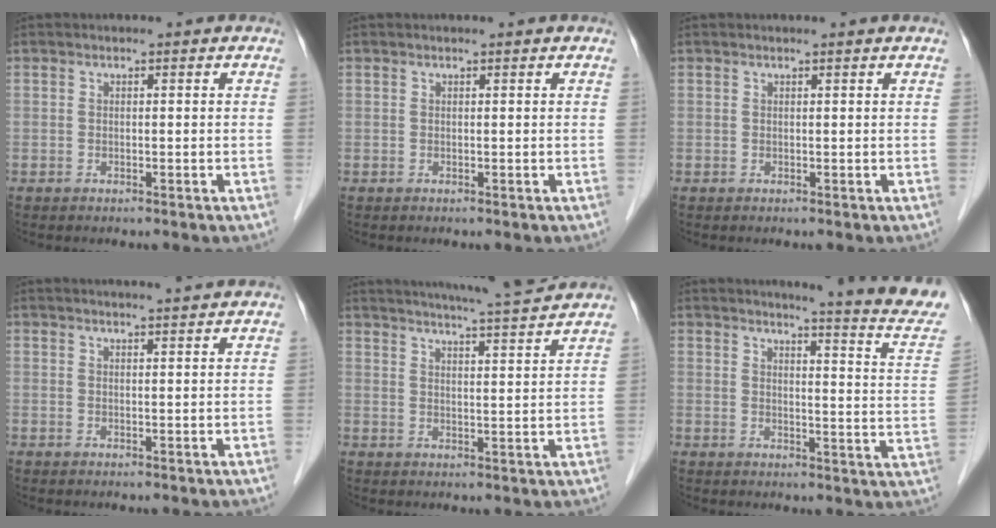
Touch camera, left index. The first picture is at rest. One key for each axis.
{"total": 0.5, "fx": 0.5, "fy": 0.0, "fz": 0.2, "tx": -0.002, "ty": 0.004, "tz": 0.010}
{"total": 0.6, "fx": 0.5, "fy": -0.1, "fz": 0.3, "tx": -0.006, "ty": 0.000, "tz": 0.015}
{"total": 5.2, "fx": 4.8, "fy": -0.7, "fz": 1.9, "tx": -0.022, "ty": 0.015, "tz": 0.056}
{"total": 12.0, "fx": 11.1, "fy": -0.8, "fz": 4.4, "tx": -0.081, "ty": 0.001, "tz": 0.149}
{"total": 15.0, "fx": 13.7, "fy": -0.6, "fz": 6.0, "tx": -0.070, "ty": -0.086, "tz": 0.132}